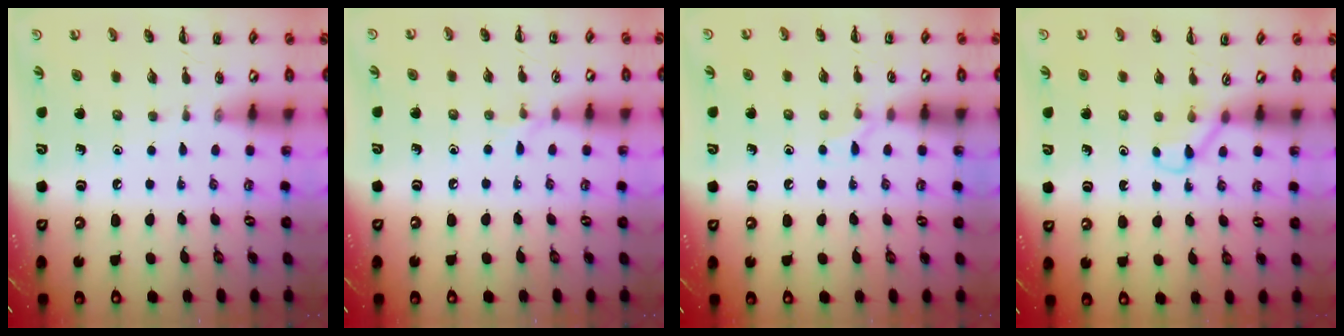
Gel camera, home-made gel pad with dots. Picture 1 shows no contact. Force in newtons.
{"total": 4.3, "press": 4.0, "slide": 1.6}
{"total": 5.6, "press": 5.3, "slide": 1.8}
{"total": 2.5, "press": 2.3, "slide": 0.9}